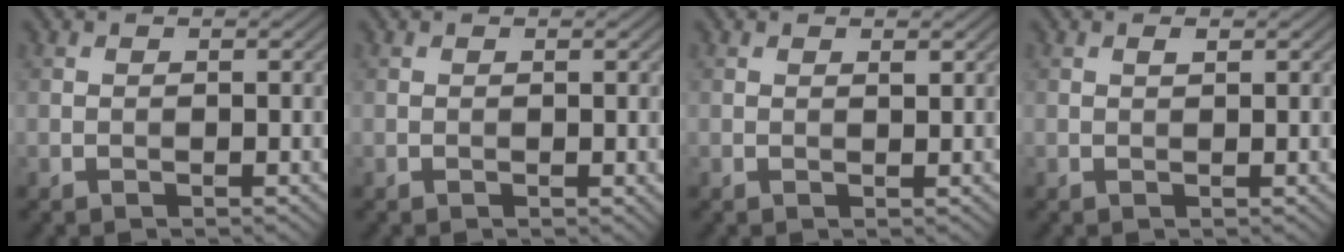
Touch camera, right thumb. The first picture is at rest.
{"total": 0.0}
{"total": 0.7, "force": [0.5, 0.3, 0.4], "torque": [-0.007, -0.002, 0.008]}
{"total": 0.7, "force": [0.4, 0.2, 0.5], "torque": [-0.009, 0.000, 0.006]}